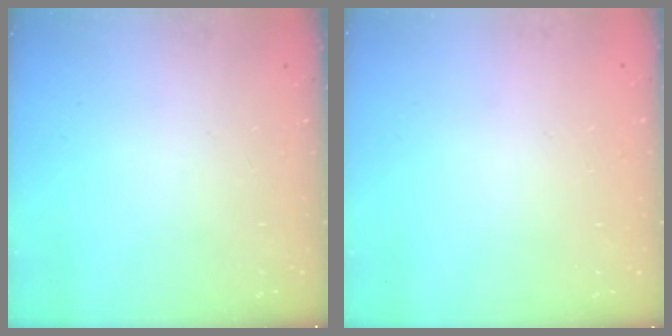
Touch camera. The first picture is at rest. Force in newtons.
{"total": 0.0}